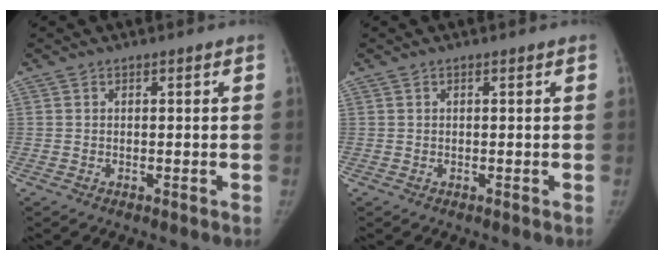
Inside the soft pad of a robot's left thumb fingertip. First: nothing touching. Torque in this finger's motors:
{"motor_torque": [0.02, -0.01, 0.06, -0.05, 0.00]}